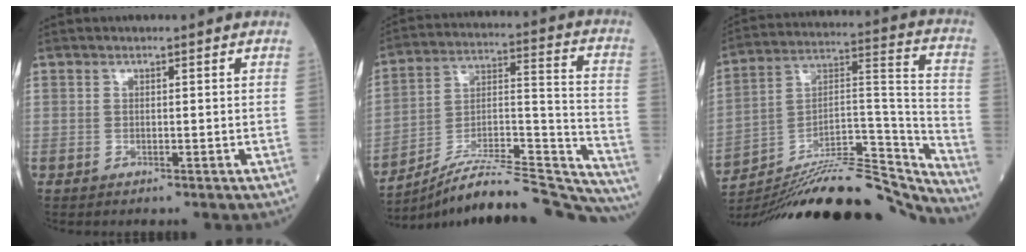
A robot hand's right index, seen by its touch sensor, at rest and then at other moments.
{"total": 26.2, "force": [-24.5, 1.4, 9.1], "torque": [-0.101, 0.020, -0.371]}
{"total": 26.0, "force": [-23.6, 3.0, 10.5], "torque": [-0.142, 0.025, -0.370]}